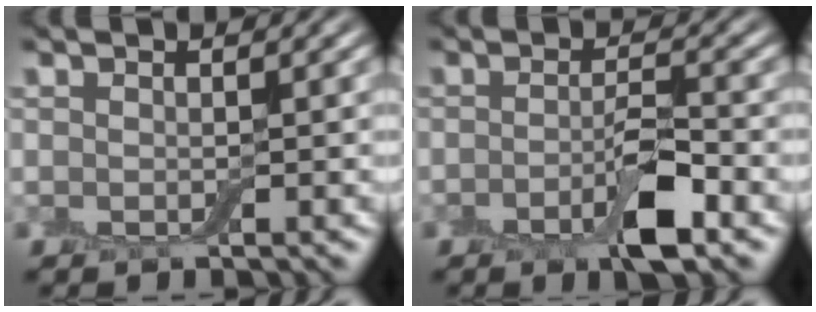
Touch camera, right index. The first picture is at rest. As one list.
[{"total": 4.0, "force": [-1.7, 1.0, 3.4], "torque": [-0.060, 0.000, -0.035]}]